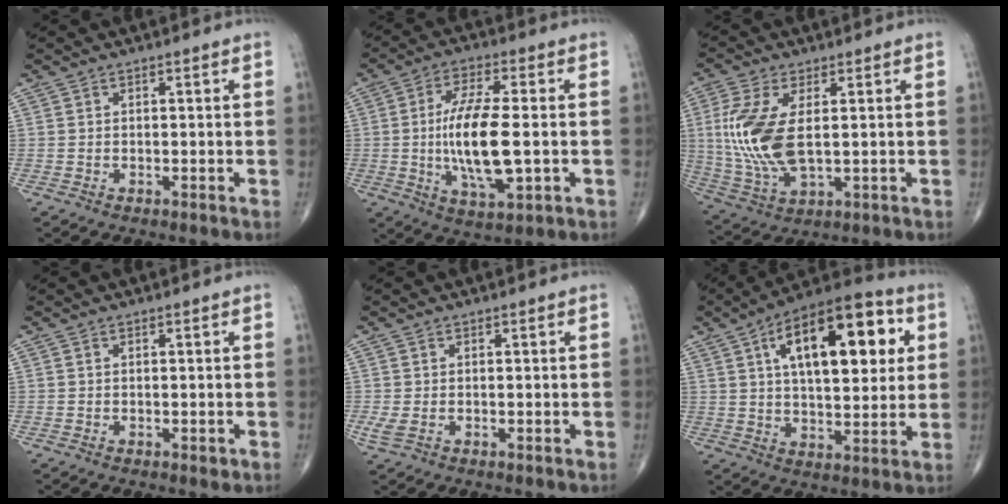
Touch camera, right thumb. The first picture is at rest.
{"total": 13.9, "force": [-1.0, 4.6, 13.0], "torque": [-0.247, -0.004, -0.015]}
{"total": 13.5, "force": [1.4, 6.3, 11.8], "torque": [-0.271, -0.011, 0.037]}
{"total": 0.8, "force": [-0.2, 0.4, 0.6], "torque": [-0.003, -0.001, -0.001]}
{"total": 1.7, "force": [-0.2, 0.9, 1.5], "torque": [-0.045, 0.000, 0.000]}
{"total": 21.8, "force": [6.5, 10.0, 18.3], "torque": [-0.250, 0.004, 0.091]}